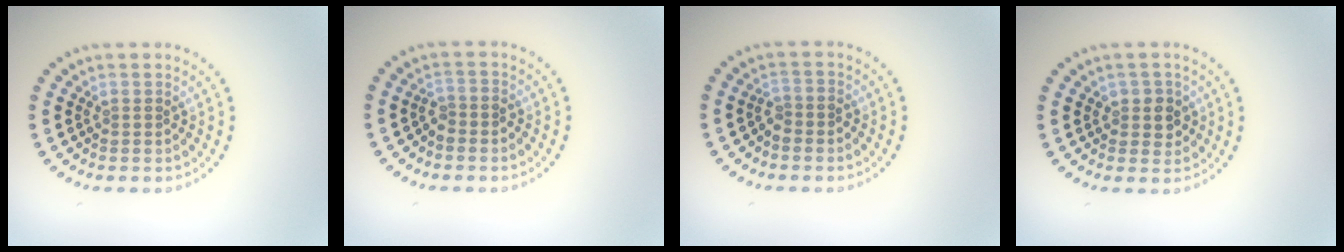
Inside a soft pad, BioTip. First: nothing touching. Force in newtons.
{"total": 1.4, "press": 1.1, "slide": 0.8}
{"total": 1.4, "press": 1.1, "slide": 0.8}
{"total": 1.9, "press": 1.8, "slide": 0.6}